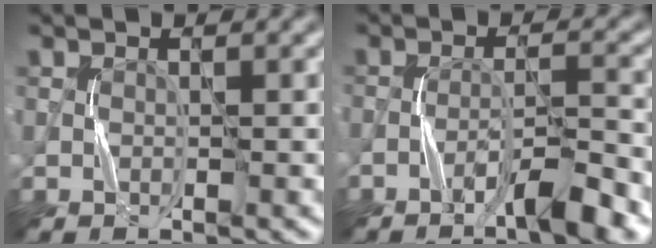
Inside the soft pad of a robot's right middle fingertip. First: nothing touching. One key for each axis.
{"total": 4.3, "fx": -3.0, "fy": 0.4, "fz": 3.1, "tx": -0.050, "ty": 0.008, "tz": -0.056}